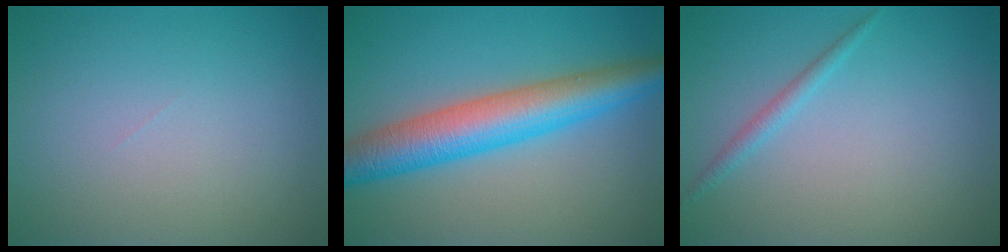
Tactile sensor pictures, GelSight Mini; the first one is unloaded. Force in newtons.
{"total": 7.5, "press": 7.5, "slide": 0.1}
{"total": 1.3, "press": 1.3, "slide": 0.0}